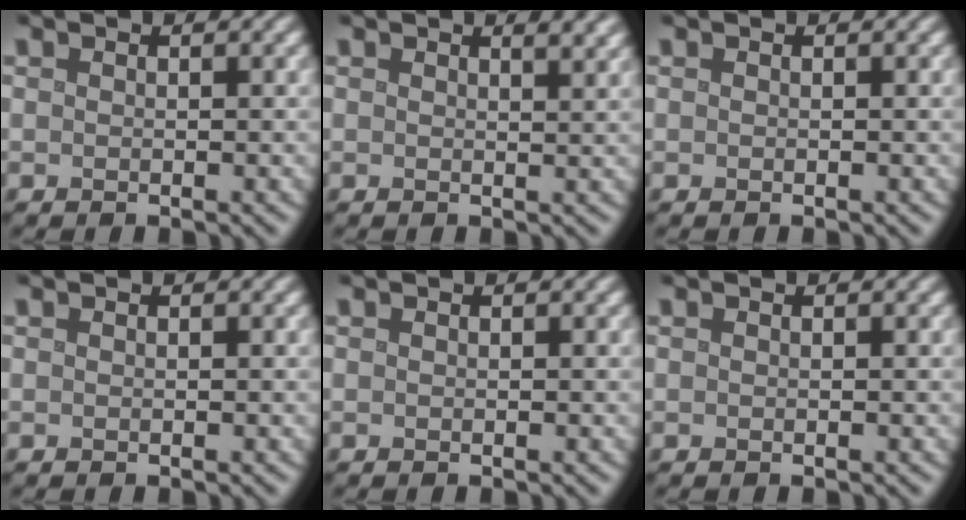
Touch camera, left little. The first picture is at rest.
{"total": 1.9, "force": [1.4, 0.6, 1.2], "torque": [-0.005, 0.005, 0.016]}
{"total": 0.0}
{"total": 0.0}
{"total": 0.0}
{"total": 0.0}